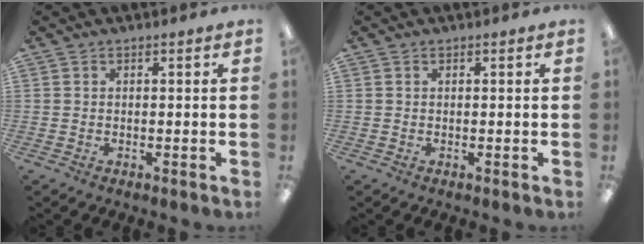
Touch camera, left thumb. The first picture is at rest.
{"total": 0.0}